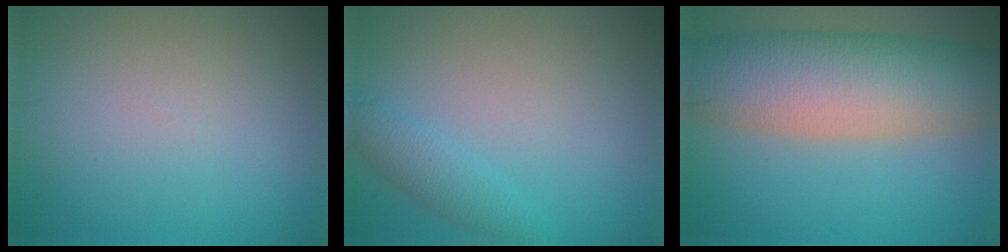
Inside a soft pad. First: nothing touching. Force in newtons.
{"total": 2.3, "press": 2.3, "slide": 0.1}
{"total": 10.7, "press": 10.7, "slide": 0.6}